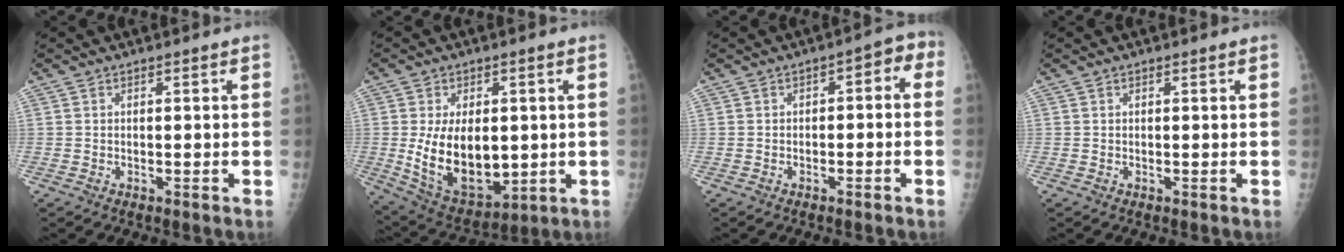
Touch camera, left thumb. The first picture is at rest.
{"total": 15.7, "force": [-0.3, 9.2, 12.7], "torque": [-0.186, -0.016, 0.023]}
{"total": 4.5, "force": [-0.9, 2.9, 3.3], "torque": [-0.018, 0.037, -0.020]}
{"total": 0.0}